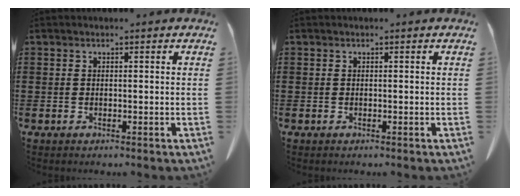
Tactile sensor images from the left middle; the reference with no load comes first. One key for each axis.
{"total": 0.0}